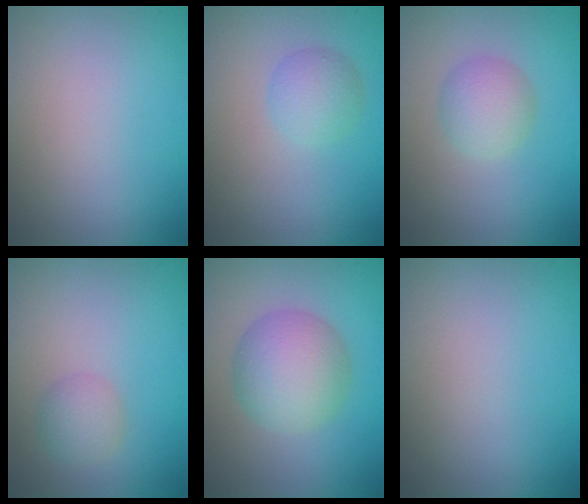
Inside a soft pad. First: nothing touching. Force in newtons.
{"total": 2.3, "press": 2.3, "slide": 0.1}
{"total": 2.7, "press": 2.7, "slide": 0.0}
{"total": 1.6, "press": 1.6, "slide": 0.2}
{"total": 5.6, "press": 5.6, "slide": 0.1}
{"total": 0.0}